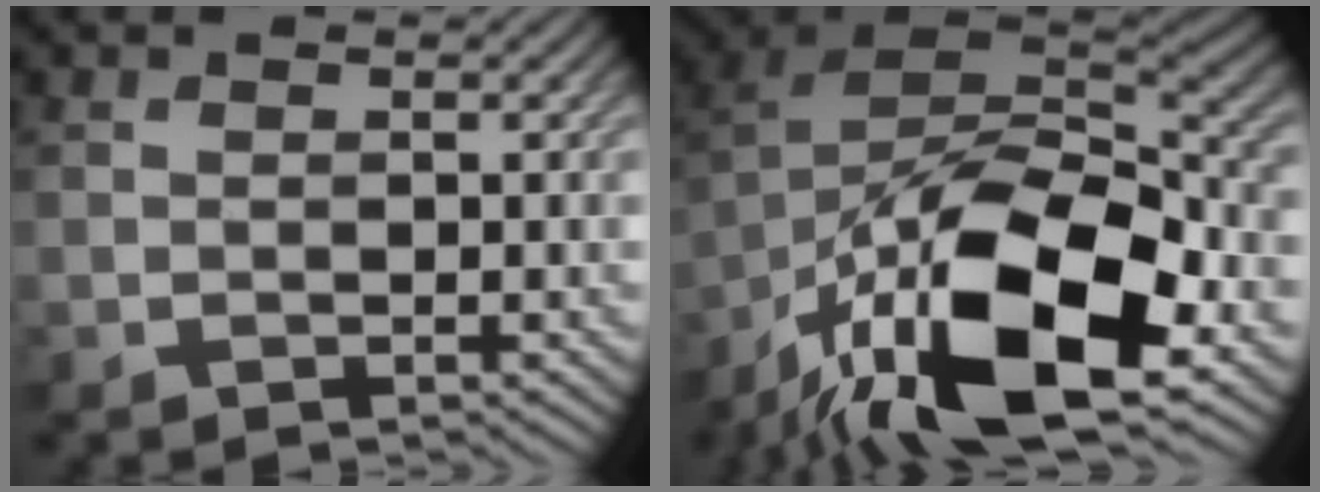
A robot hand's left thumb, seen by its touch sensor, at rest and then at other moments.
{"total": 18.6, "force": [-10.7, 7.8, 13.1], "torque": [-0.258, -0.015, -0.191]}